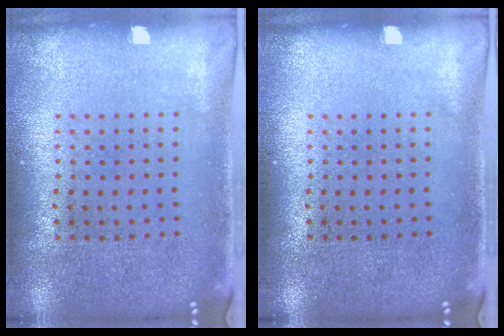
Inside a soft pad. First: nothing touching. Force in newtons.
{"total": 0.0}